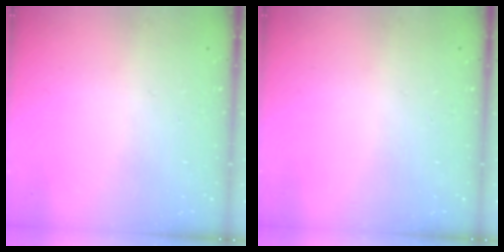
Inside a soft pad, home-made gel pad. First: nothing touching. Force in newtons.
{"total": 0.0}